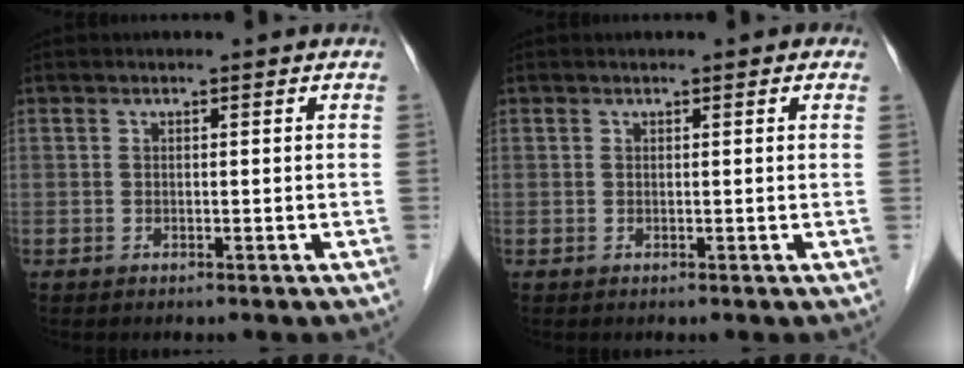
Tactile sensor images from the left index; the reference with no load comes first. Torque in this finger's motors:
{"motor_torque": [0.69, -0.71, 0.14, 0.01]}